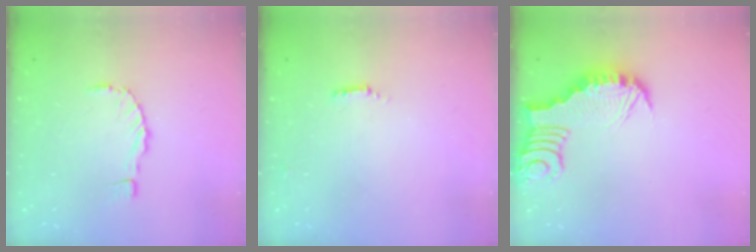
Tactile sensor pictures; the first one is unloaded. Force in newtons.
{"total": 1.3, "press": 1.3, "slide": 0.4}
{"total": 3.3, "press": 3.3, "slide": 0.1}